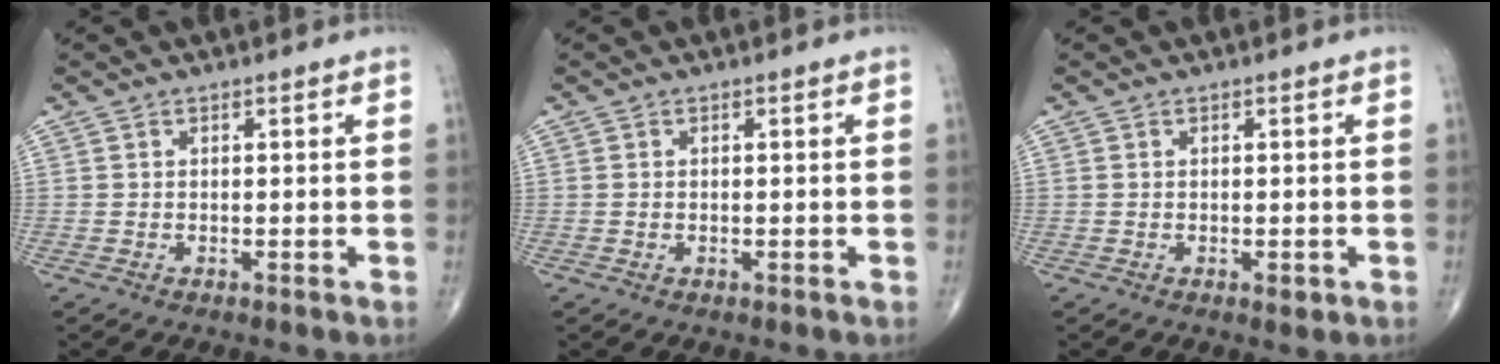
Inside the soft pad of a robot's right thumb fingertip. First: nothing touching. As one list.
[{"total": 0.0}, {"total": 1.1, "force": [-0.3, 0.5, 0.9], "torque": [-0.010, -0.002, -0.005]}]